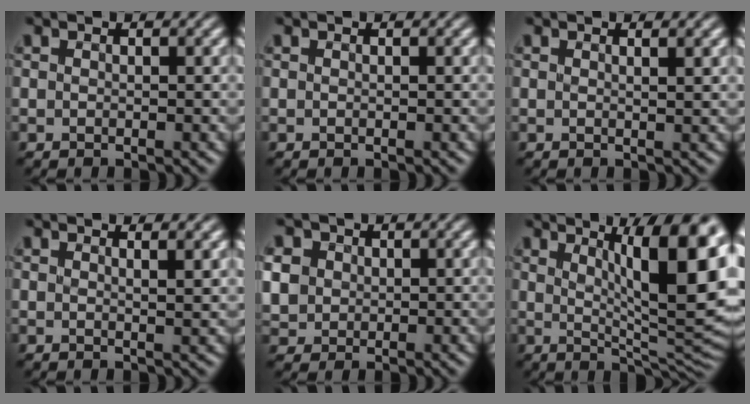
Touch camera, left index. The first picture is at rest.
{"total": 0.0}
{"total": 1.4, "force": [0.8, 0.4, 1.1], "torque": [-0.009, 0.008, -0.002]}
{"total": 1.8, "force": [1.0, 0.5, 1.4], "torque": [-0.015, 0.005, 0.005]}
{"total": 4.4, "force": [1.1, 3.9, 1.8], "torque": [-0.086, 0.019, 0.032]}
{"total": 13.1, "force": [3.4, 3.4, 12.1], "torque": [-0.139, 0.002, 0.058]}